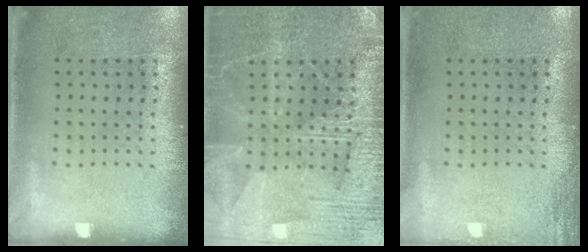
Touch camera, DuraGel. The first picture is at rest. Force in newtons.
{"total": 3.7, "press": 3.6, "slide": 0.4}
{"total": 1.4, "press": 1.4, "slide": 0.2}